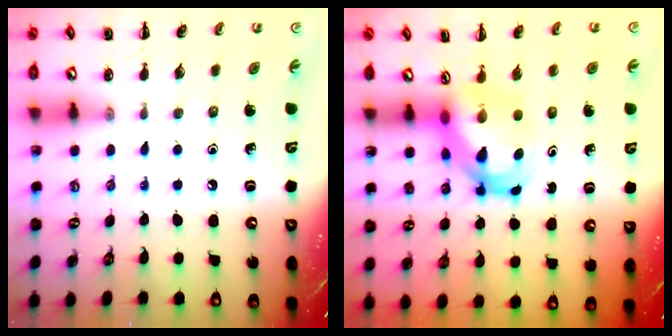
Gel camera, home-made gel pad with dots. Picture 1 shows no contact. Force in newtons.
{"total": 5.6, "press": 5.4, "slide": 1.5}